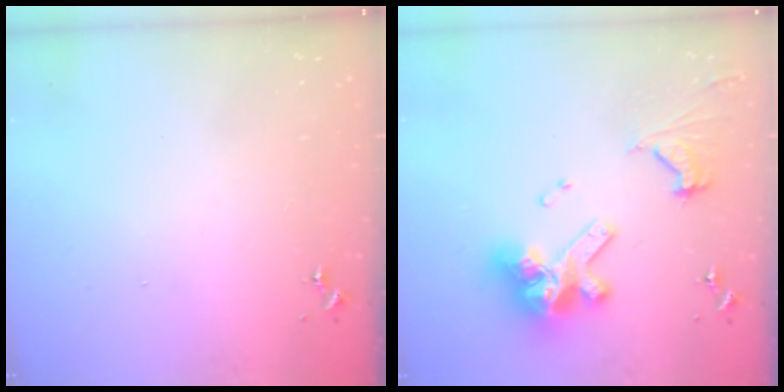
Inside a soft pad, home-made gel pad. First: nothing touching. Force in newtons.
{"total": 18.7, "press": 18.5, "slide": 2.2}